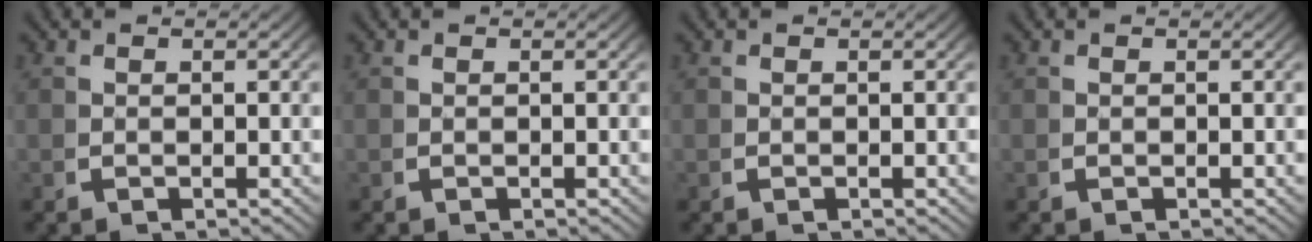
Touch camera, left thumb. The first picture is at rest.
{"total": 0.0}
{"total": 0.0}
{"total": 0.0}